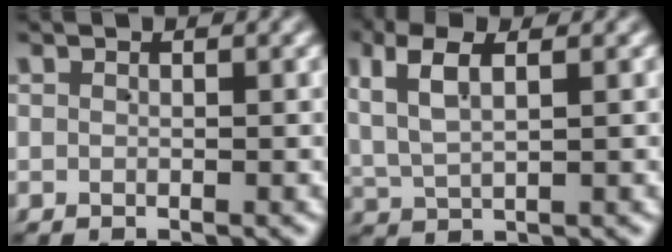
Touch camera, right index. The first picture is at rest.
{"total": 4.2, "force": [1.9, 2.3, 3.0], "torque": [-0.074, 0.005, 0.037]}